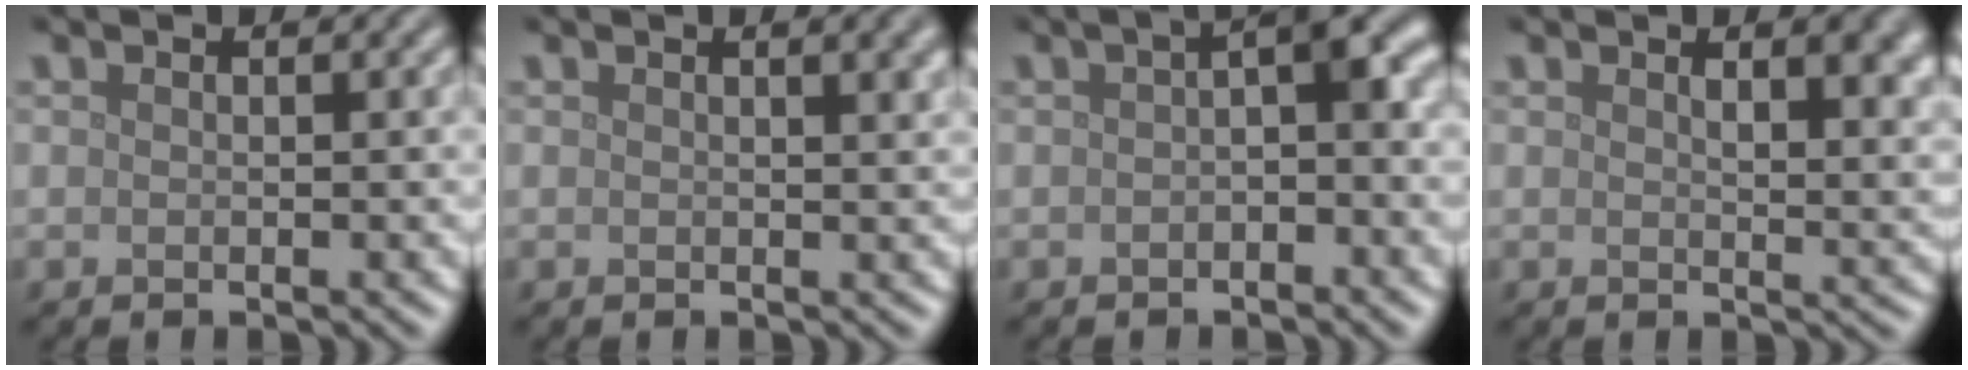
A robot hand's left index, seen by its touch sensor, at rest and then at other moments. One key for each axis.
{"total": 2.2, "fx": 1.1, "fy": 0.7, "fz": 1.8, "tx": -0.012, "ty": 0.005, "tz": 0.015}
{"total": 3.3, "fx": 0.0, "fy": 0.9, "fz": 3.1, "tx": -0.044, "ty": 0.014, "tz": -0.005}
{"total": 5.4, "fx": 2.2, "fy": 2.3, "fz": 4.4, "tx": -0.041, "ty": -0.003, "tz": 0.036}